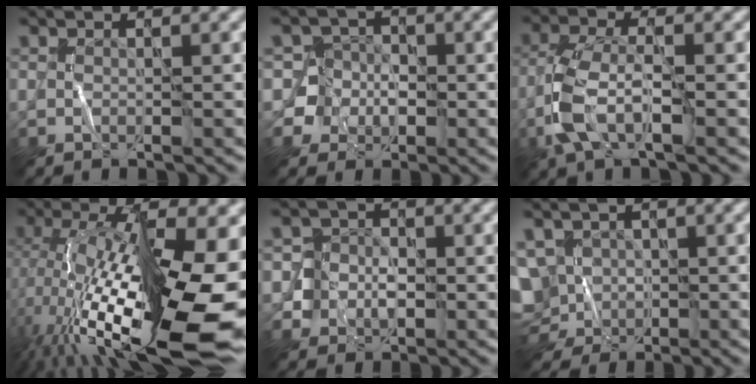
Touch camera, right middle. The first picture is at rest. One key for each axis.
{"total": 3.8, "fx": -1.0, "fy": 3.6, "fz": -0.4, "tx": 0.035, "ty": 0.013, "tz": -0.031}
{"total": 4.4, "fx": -1.9, "fy": 1.9, "fz": 3.5, "tx": -0.086, "ty": 0.006, "tz": -0.043}
{"total": 17.2, "fx": -2.9, "fy": 5.8, "fz": 16.0, "tx": -0.275, "ty": -0.006, "tz": -0.046}
{"total": 3.4, "fx": -0.6, "fy": 3.3, "fz": 0.2, "tx": 0.015, "ty": 0.017, "tz": -0.025}
{"total": 7.5, "fx": -1.9, "fy": 6.7, "fz": 2.9, "tx": -0.067, "ty": -0.016, "tz": -0.040}